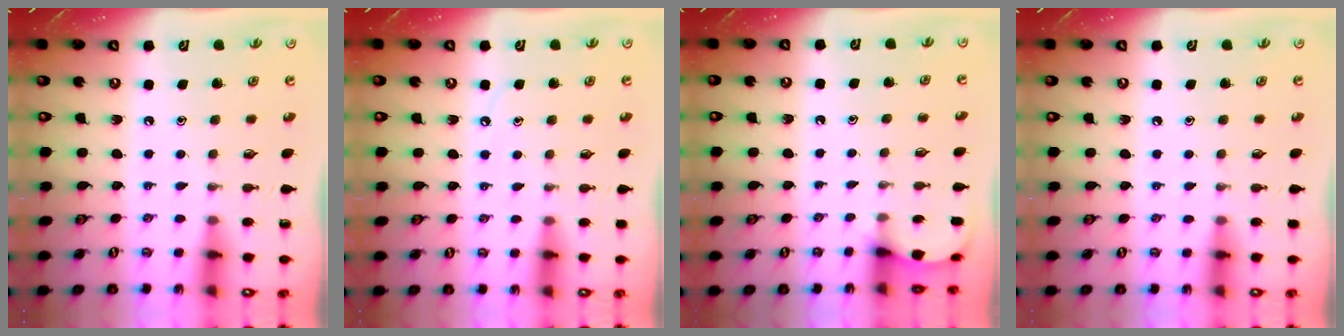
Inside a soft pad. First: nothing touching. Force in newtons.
{"total": 3.2, "press": 3.2, "slide": 0.5}
{"total": 3.9, "press": 3.8, "slide": 0.5}
{"total": 4.3, "press": 4.3, "slide": 0.6}